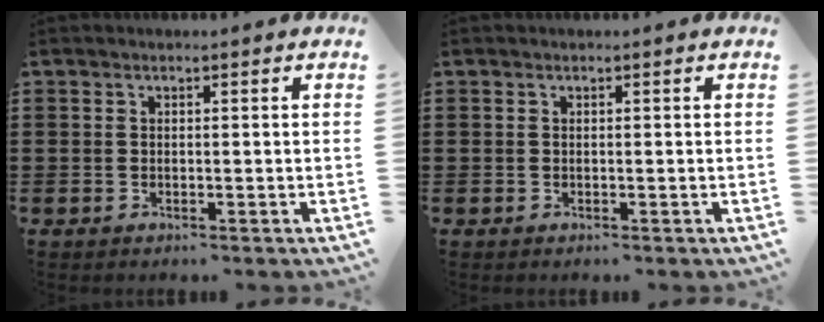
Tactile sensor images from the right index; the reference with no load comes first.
{"total": 0.0}